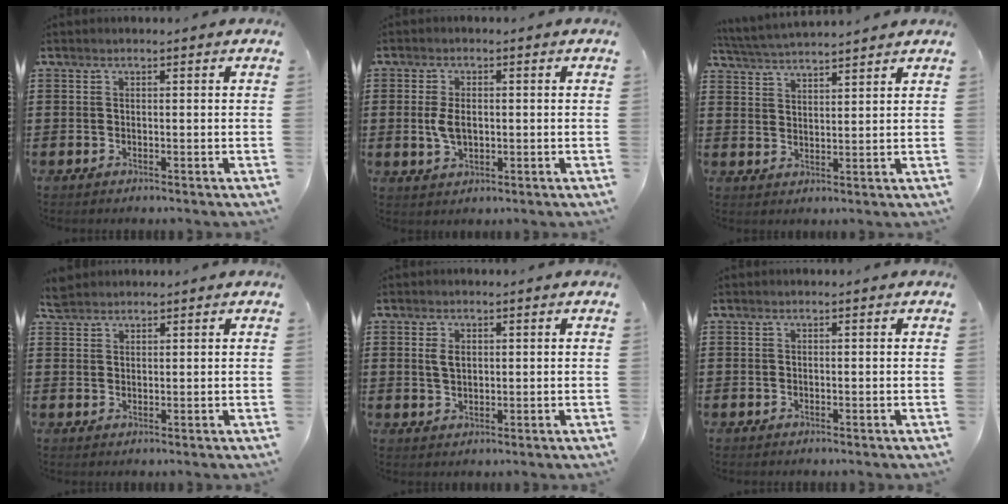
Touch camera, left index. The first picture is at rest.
{"total": 4.3, "force": [0.0, 2.4, 3.5], "torque": [-0.084, 0.001, -0.004]}
{"total": 3.8, "force": [3.7, -0.3, 0.5], "torque": [-0.025, -0.016, 0.066]}
{"total": 2.3, "force": [2.2, 0.7, 0.3], "torque": [-0.012, 0.002, 0.044]}
{"total": 2.5, "force": [0.7, 1.5, 1.8], "torque": [-0.041, 0.006, 0.013]}
{"total": 0.0}